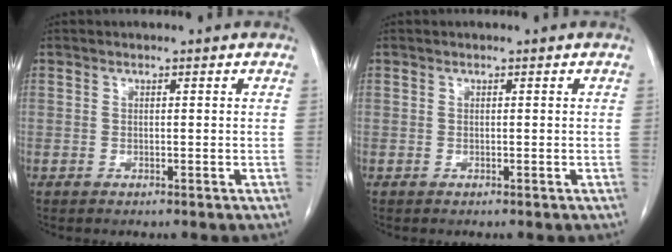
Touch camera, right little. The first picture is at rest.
{"total": 0.0}